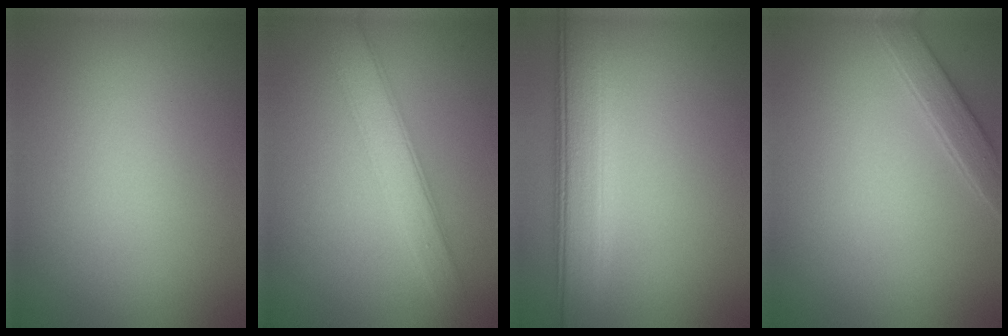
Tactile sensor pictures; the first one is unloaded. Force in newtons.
{"total": 3.9, "press": 3.9, "slide": 0.0}
{"total": 6.3, "press": 6.3, "slide": 0.4}
{"total": 1.9, "press": 1.9, "slide": 0.1}